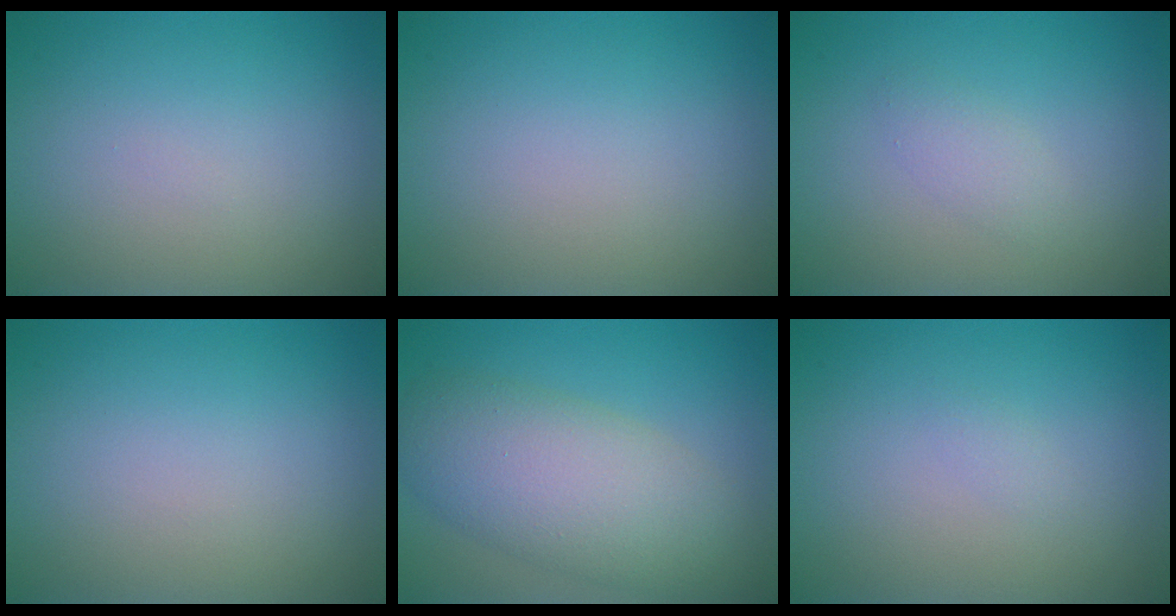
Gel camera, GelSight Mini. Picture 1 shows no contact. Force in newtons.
{"total": 0.0}
{"total": 1.4, "press": 1.4, "slide": 0.1}
{"total": 0.0}
{"total": 7.3, "press": 7.3, "slide": 0.3}
{"total": 0.5, "press": 0.5, "slide": 0.0}